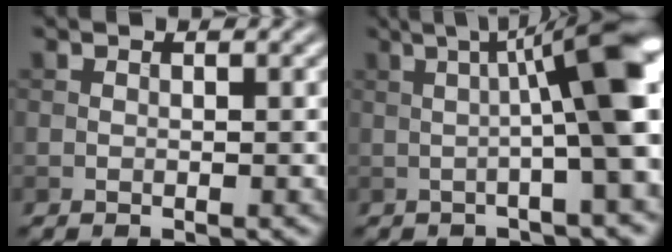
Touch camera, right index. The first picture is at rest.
{"total": 8.4, "force": [0.9, 1.2, 8.2], "torque": [-0.110, 0.020, 0.007]}